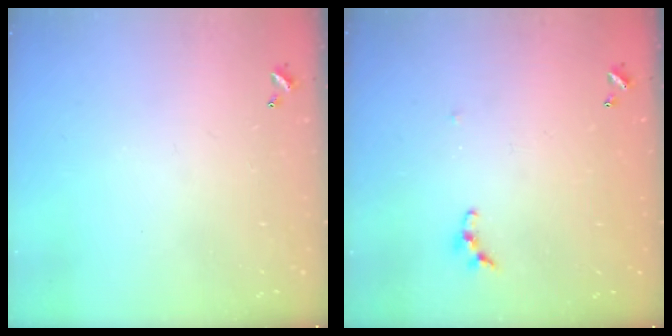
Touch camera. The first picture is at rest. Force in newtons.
{"total": 4.6, "press": 4.5, "slide": 0.7}